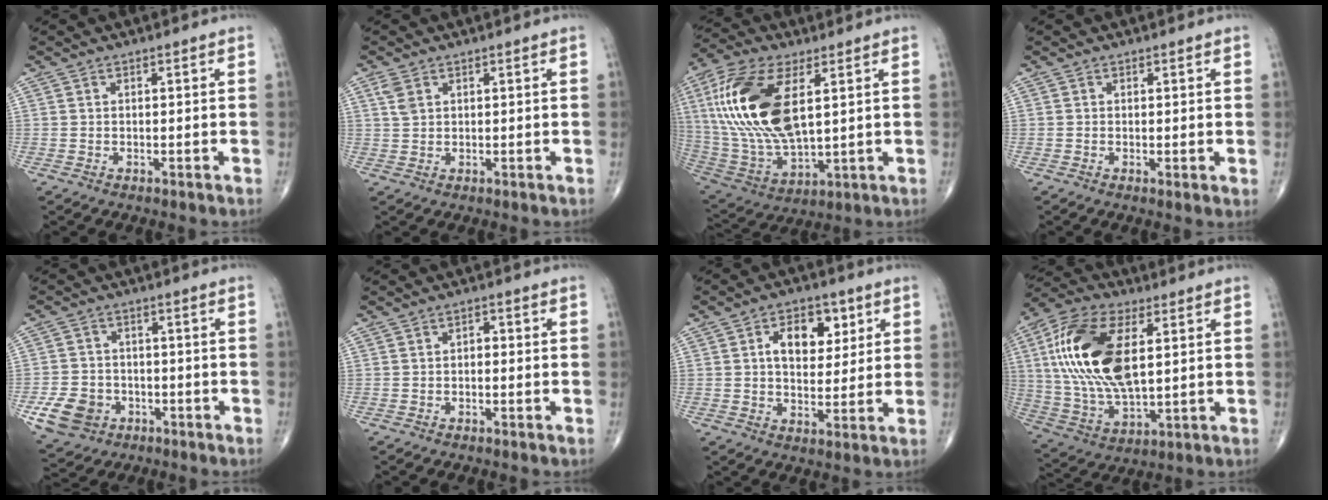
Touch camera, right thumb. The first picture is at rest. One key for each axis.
{"total": 2.4, "fx": 1.2, "fy": 1.4, "fz": 1.6, "tx": -0.036, "ty": 0.006, "tz": 0.030}
{"total": 22.3, "fx": 5.3, "fy": 10.5, "fz": 18.9, "tx": -0.403, "ty": -0.021, "tz": 0.102}
{"total": 1.1, "fx": 0.1, "fy": 0.2, "fz": 1.1, "tx": -0.021, "ty": -0.006, "tz": 0.000}
{"total": 8.6, "fx": -3.4, "fy": 7.0, "fz": 3.6, "tx": -0.053, "ty": 0.016, "tz": -0.053}
{"total": 1.4, "fx": -0.1, "fy": 0.9, "fz": 1.1, "tx": -0.010, "ty": 0.006, "tz": -0.006}
{"total": 9.8, "fx": 3.2, "fy": 6.1, "fz": 6.9, "tx": -0.067, "ty": -0.009, "tz": 0.048}
{"total": 21.3, "fx": 4.5, "fy": 10.4, "fz": 18.0, "tx": -0.368, "ty": -0.008, "tz": 0.081}